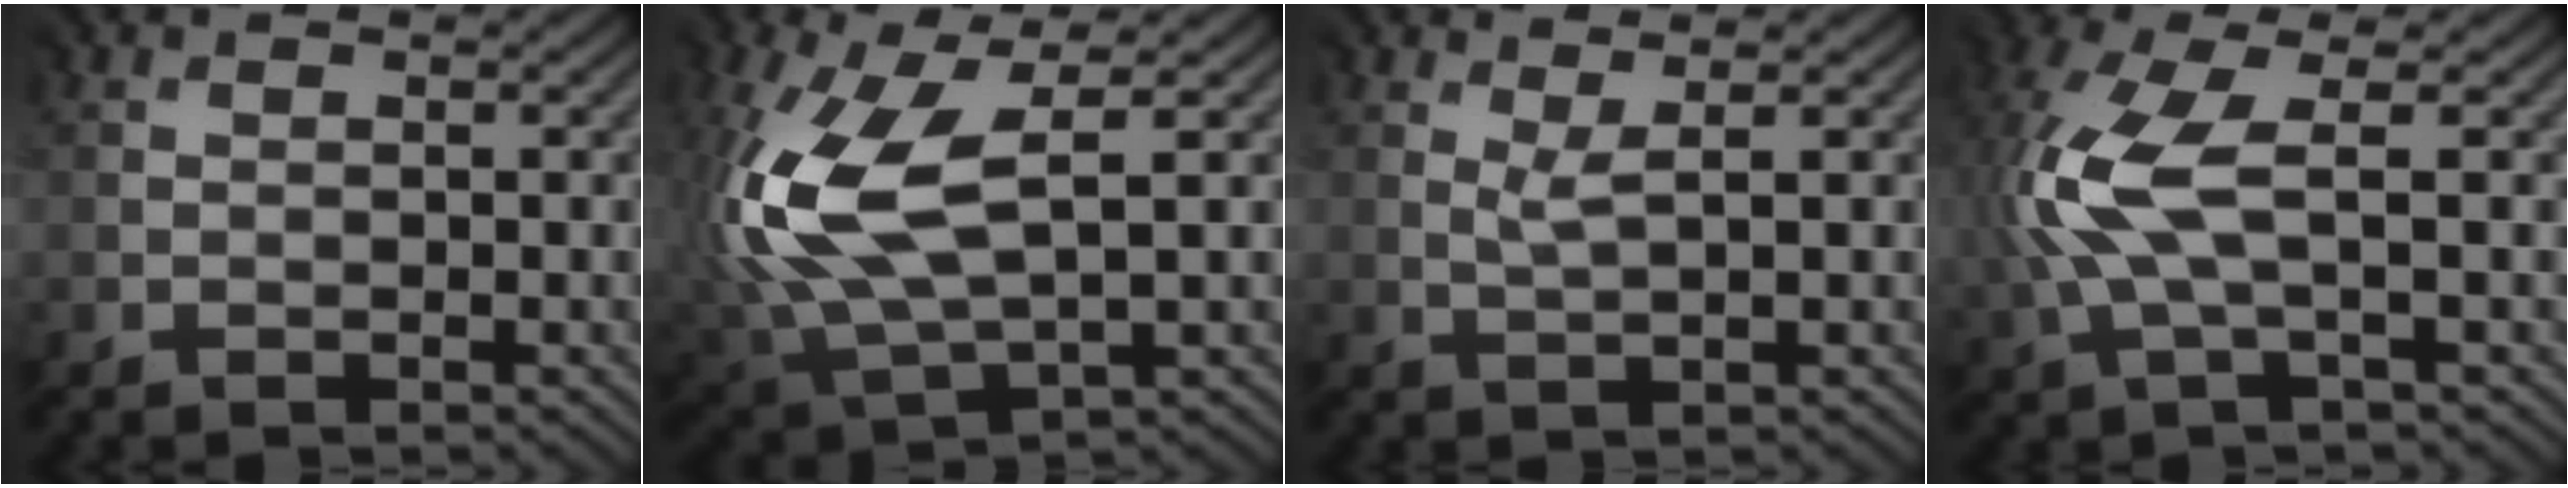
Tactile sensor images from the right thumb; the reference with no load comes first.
{"total": 11.4, "force": [2.7, 6.0, 9.3], "torque": [-0.240, 0.004, 0.057]}
{"total": 1.7, "force": [1.6, -0.4, 0.1], "torque": [-0.003, 0.002, 0.033]}
{"total": 6.8, "force": [1.4, 2.0, 6.3], "torque": [-0.157, 0.018, 0.021]}